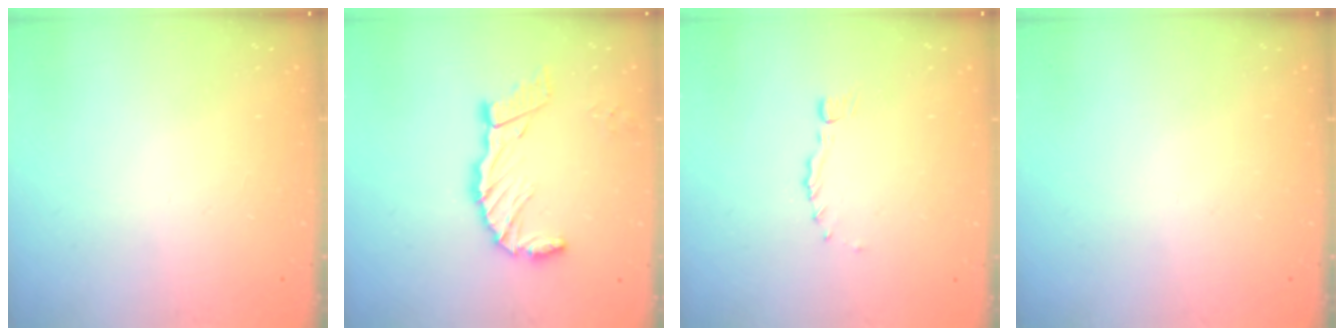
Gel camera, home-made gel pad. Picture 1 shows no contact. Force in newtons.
{"total": 11.6, "press": 11.6, "slide": 1.1}
{"total": 0.0}
{"total": 0.0}